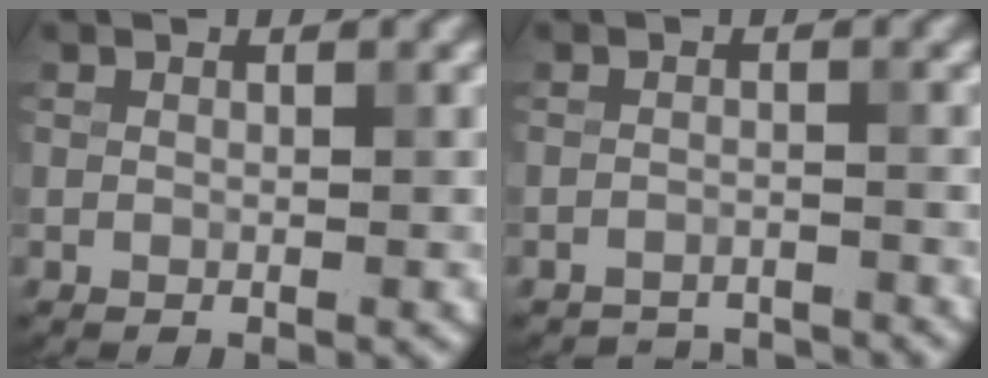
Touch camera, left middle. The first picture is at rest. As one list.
[{"total": 3.8, "force": [-3.8, 0.3, 0.3], "torque": [-0.001, -0.009, -0.058]}]